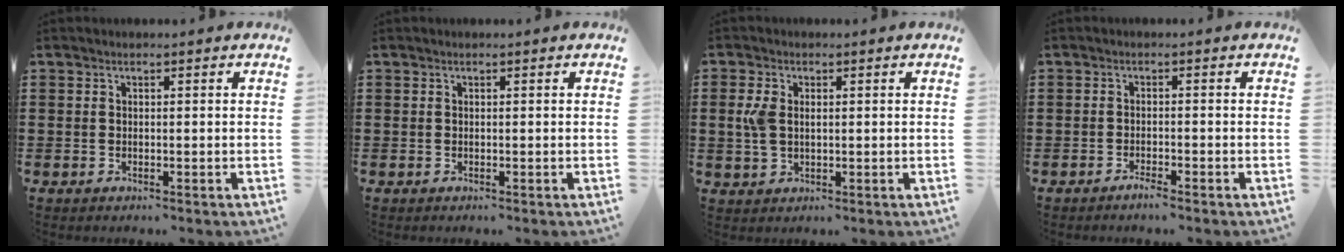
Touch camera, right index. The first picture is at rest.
{"total": 0.0}
{"total": 3.5, "force": [0.5, 2.2, 2.6], "torque": [-0.072, 0.005, 0.002]}
{"total": 1.5, "force": [-1.4, 0.0, 0.5], "torque": [-0.012, -0.003, -0.026]}